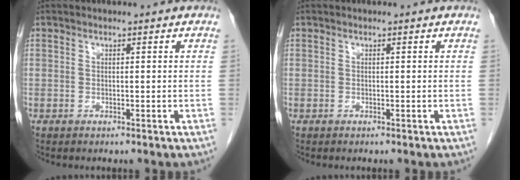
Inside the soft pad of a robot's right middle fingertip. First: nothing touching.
{"total": 0.0}